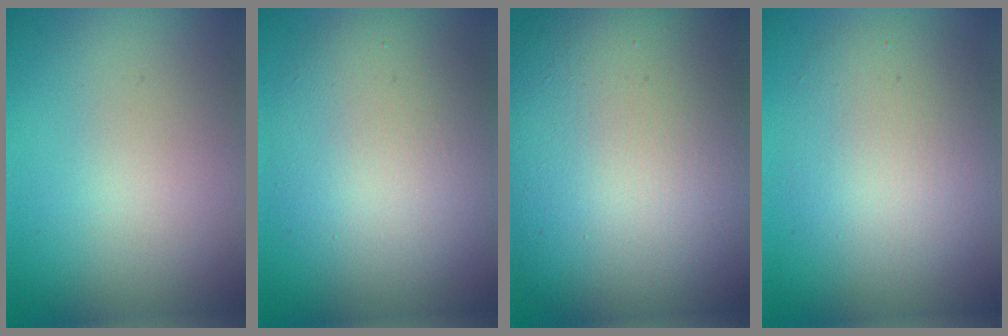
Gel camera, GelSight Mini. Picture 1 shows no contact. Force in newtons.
{"total": 8.0, "press": 8.0, "slide": 0.3}
{"total": 18.7, "press": 18.7, "slide": 0.8}
{"total": 5.5, "press": 5.4, "slide": 0.4}